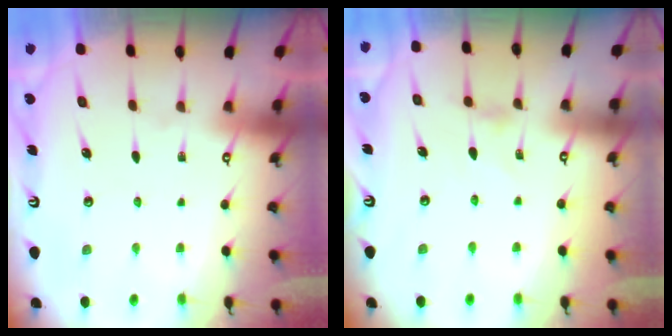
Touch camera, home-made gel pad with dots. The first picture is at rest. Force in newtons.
{"total": 1.1, "press": 1.0, "slide": 0.3}